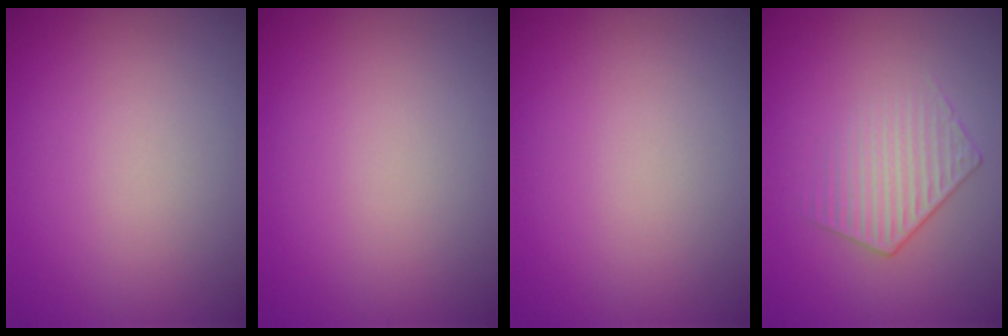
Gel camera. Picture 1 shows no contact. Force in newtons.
{"total": 0.0}
{"total": 0.0}
{"total": 1.9, "press": 1.4, "slide": 1.3}